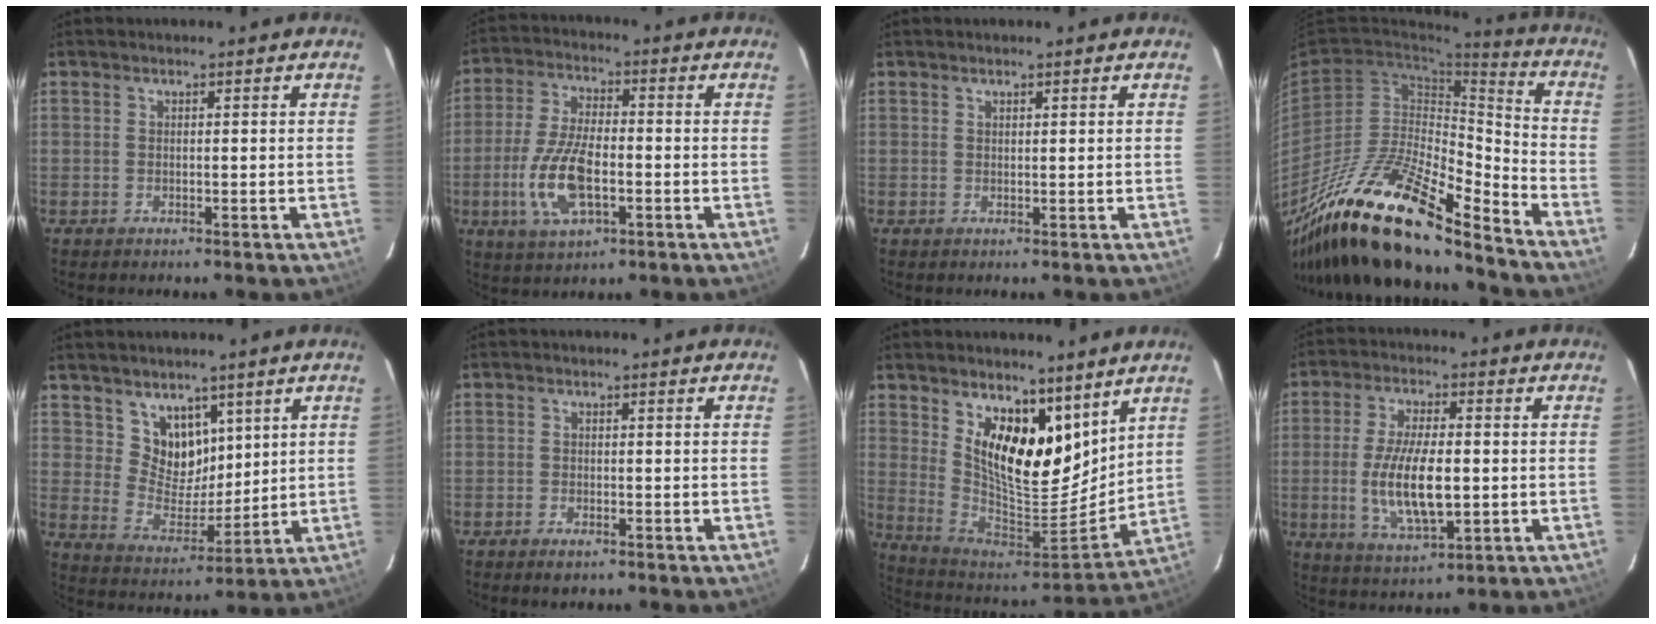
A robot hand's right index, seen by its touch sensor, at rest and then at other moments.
{"total": 12.3, "force": [-3.3, 5.3, 10.5], "torque": [-0.225, -0.004, -0.060]}
{"total": 0.6, "force": [0.6, 0.1, 0.2], "torque": [-0.004, 0.001, 0.011]}
{"total": 24.7, "force": [-18.5, 5.9, 15.2], "torque": [-0.271, -0.023, -0.334]}
{"total": 8.5, "force": [5.1, 6.2, 2.8], "torque": [-0.043, -0.002, 0.106]}
{"total": 2.0, "force": [-1.4, 1.0, 1.0], "torque": [-0.027, -0.002, -0.028]}
{"total": 16.7, "force": [9.7, 8.1, 10.9], "torque": [-0.192, -0.018, 0.181]}
{"total": 12.4, "force": [-1.4, 4.7, 11.4], "torque": [-0.224, -0.011, -0.020]}